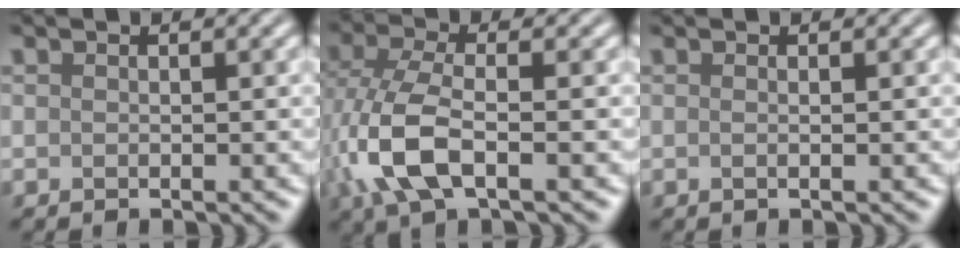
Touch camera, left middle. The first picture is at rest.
{"total": 6.1, "force": [-1.5, 3.0, 5.1], "torque": [-0.131, 0.005, -0.034]}
{"total": 0.5, "force": [0.0, 0.0, 0.5], "torque": [-0.007, -0.002, -0.001]}